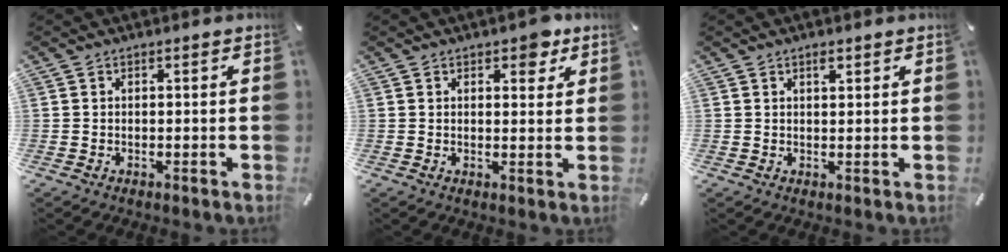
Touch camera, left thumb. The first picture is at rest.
{"total": 4.4, "force": [2.8, 2.5, 2.2], "torque": [-0.012, -0.012, 0.041]}
{"total": 1.7, "force": [1.1, 0.6, 1.1], "torque": [-0.016, -0.004, 0.019]}